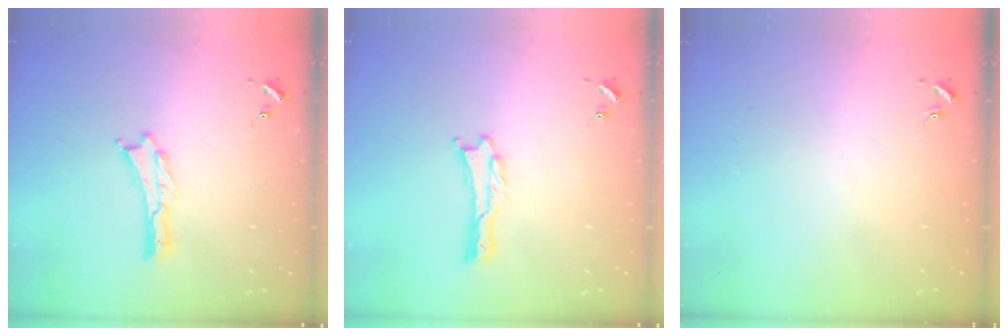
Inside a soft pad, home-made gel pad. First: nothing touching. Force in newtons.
{"total": 0.6, "press": 0.6, "slide": 0.1}
{"total": 0.0}